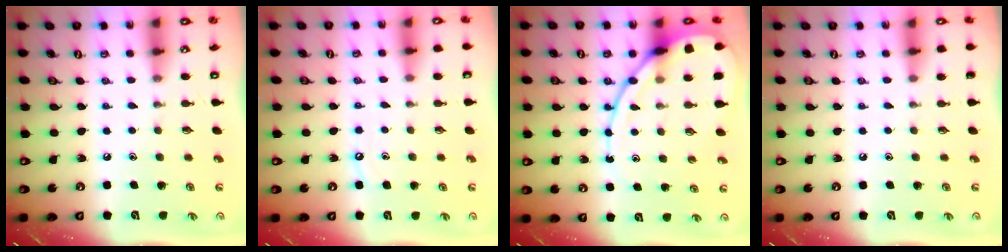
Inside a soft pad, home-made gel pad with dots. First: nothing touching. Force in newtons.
{"total": 4.3, "press": 4.2, "slide": 0.6}
{"total": 13.1, "press": 13.1, "slide": 1.2}
{"total": 0.0}